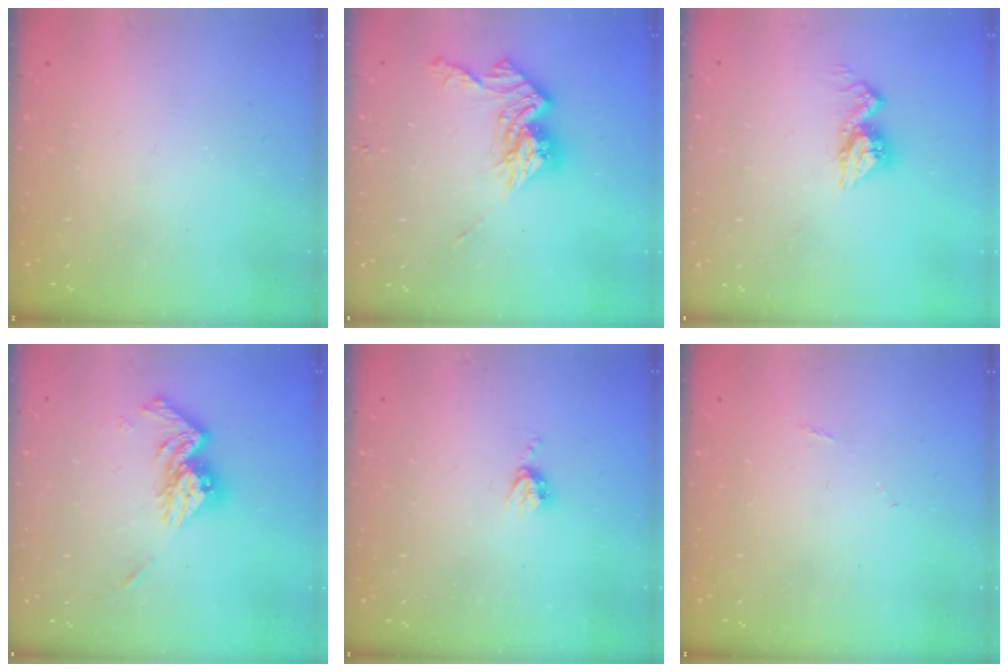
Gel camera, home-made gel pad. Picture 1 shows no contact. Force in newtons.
{"total": 12.8, "press": 12.7, "slide": 1.1}
{"total": 9.3, "press": 9.3, "slide": 0.6}
{"total": 13.5, "press": 13.4, "slide": 1.2}
{"total": 3.8, "press": 3.7, "slide": 0.5}
{"total": 4.0, "press": 4.0, "slide": 0.6}